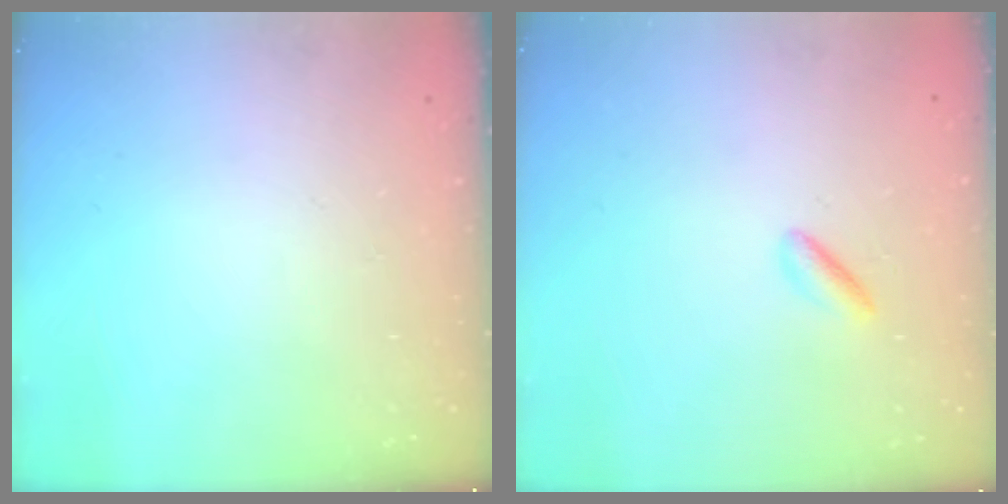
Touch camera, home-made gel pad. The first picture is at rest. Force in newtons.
{"total": 1.6, "press": 1.5, "slide": 0.6}